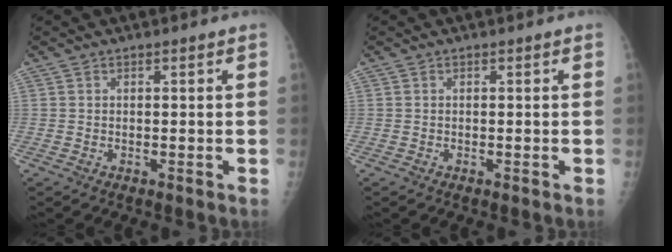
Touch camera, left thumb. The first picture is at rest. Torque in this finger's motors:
{"motor_torque": [0.10, 0.02, 0.04, -0.04, 0.00]}